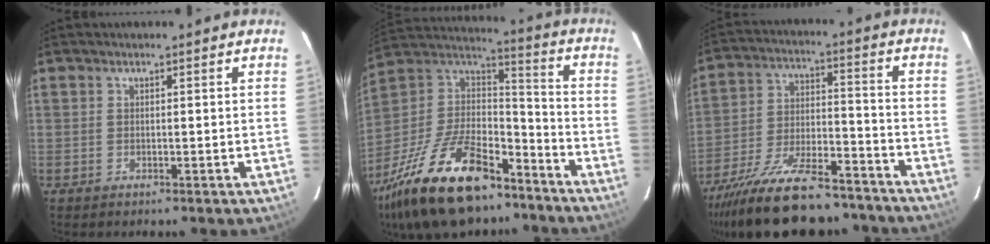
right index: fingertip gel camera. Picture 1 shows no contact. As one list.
[{"total": 29.5, "force": [-19.8, 13.1, 17.6], "torque": [-0.358, -0.003, -0.319]}, {"total": 23.2, "force": [-19.0, 7.3, 11.2], "torque": [-0.213, -0.022, -0.281]}]